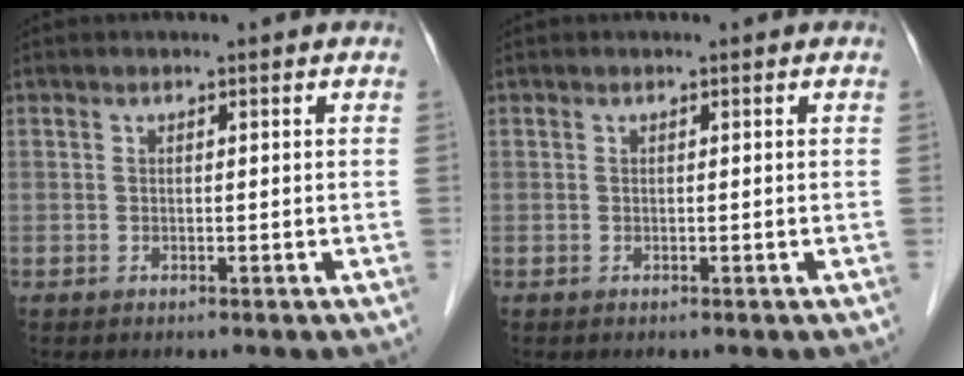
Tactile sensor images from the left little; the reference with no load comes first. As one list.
[{"total": 0.0}]